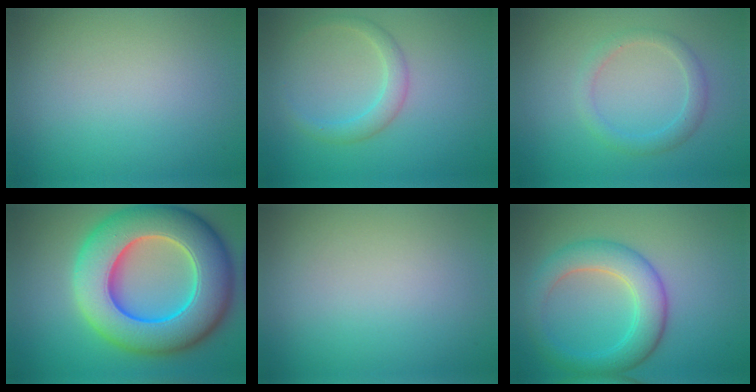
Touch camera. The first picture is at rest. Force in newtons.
{"total": 2.0, "press": 2.0, "slide": 0.2}
{"total": 1.9, "press": 1.9, "slide": 0.0}
{"total": 13.3, "press": 13.1, "slide": 2.1}
{"total": 0.0}
{"total": 4.9, "press": 4.9, "slide": 0.1}